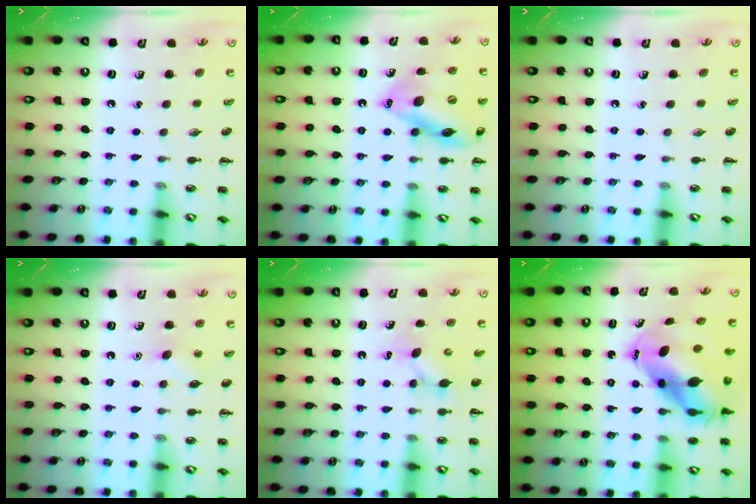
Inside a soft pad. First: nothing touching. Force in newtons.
{"total": 15.5, "press": 15.3, "slide": 2.7}
{"total": 0.0}
{"total": 5.7, "press": 5.5, "slide": 1.4}
{"total": 4.4, "press": 4.2, "slide": 1.1}
{"total": 9.6, "press": 9.3, "slide": 2.4}